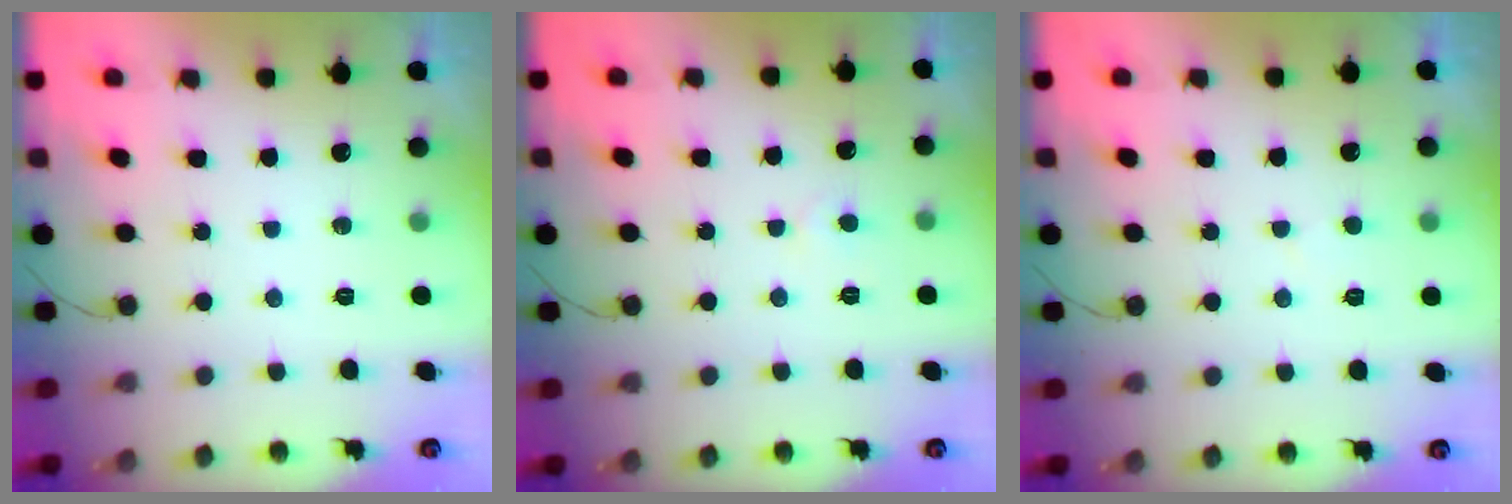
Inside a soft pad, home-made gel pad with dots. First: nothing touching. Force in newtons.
{"total": 3.0, "press": 3.0, "slide": 0.3}
{"total": 1.6, "press": 1.6, "slide": 0.2}